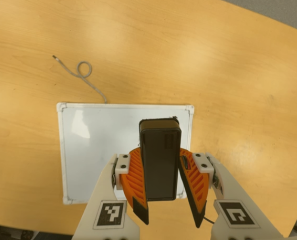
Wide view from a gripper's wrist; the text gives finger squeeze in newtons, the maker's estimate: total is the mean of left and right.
{"total": 8.5, "left": 9.0, "right": 7.9}